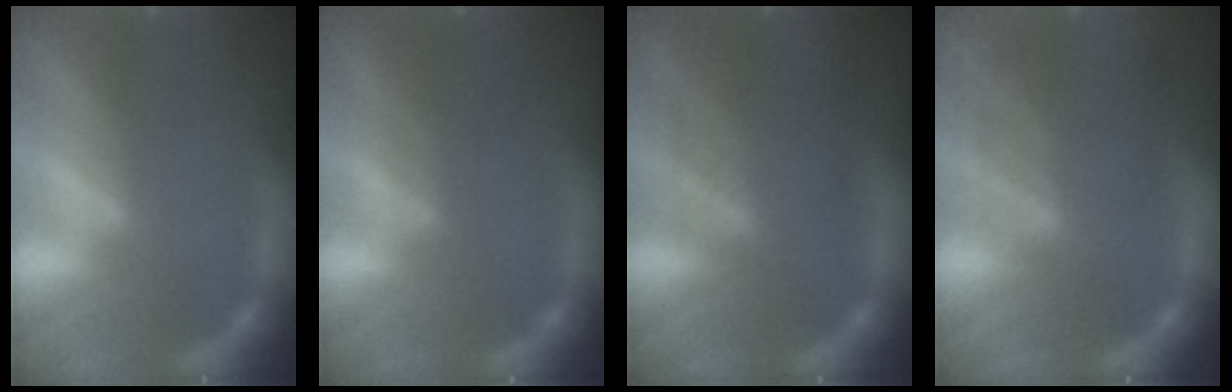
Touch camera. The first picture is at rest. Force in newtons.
{"total": 3.0}
{"total": 7.5}
{"total": 6.5}